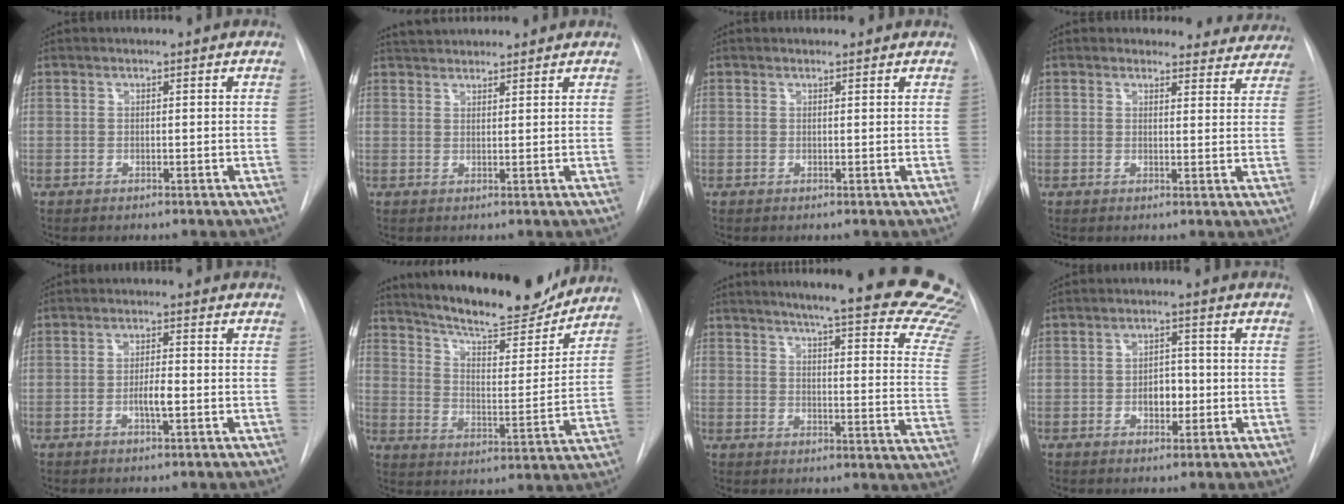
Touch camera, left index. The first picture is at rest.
{"total": 5.5, "force": [5.2, 1.2, 1.5], "torque": [-0.025, 0.035, 0.079]}
{"total": 1.1, "force": [1.0, 0.5, 0.1], "torque": [-0.007, 0.006, 0.011]}
{"total": 7.9, "force": [7.3, 2.9, -0.5], "torque": [0.051, -0.023, 0.049]}
{"total": 3.0, "force": [-1.2, 0.5, 2.7], "torque": [-0.048, -0.004, -0.020]}
{"total": 19.5, "force": [17.5, 3.3, 7.8], "torque": [-0.125, -0.021, 0.253]}
{"total": 30.4, "force": [26.5, 2.6, 14.6], "torque": [-0.140, -0.119, 0.297]}
{"total": 3.8, "force": [-1.2, 2.3, 2.8], "torque": [-0.036, 0.001, -0.015]}